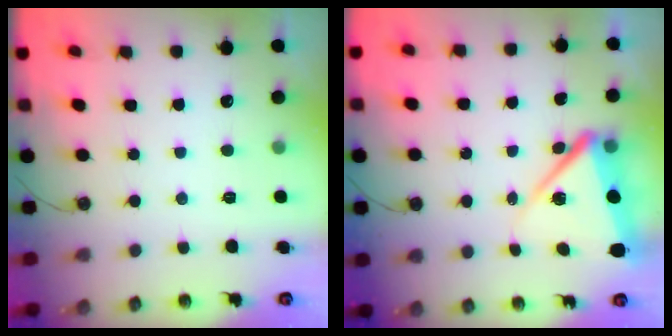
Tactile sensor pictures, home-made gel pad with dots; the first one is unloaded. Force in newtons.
{"total": 8.8, "press": 8.7, "slide": 0.9}